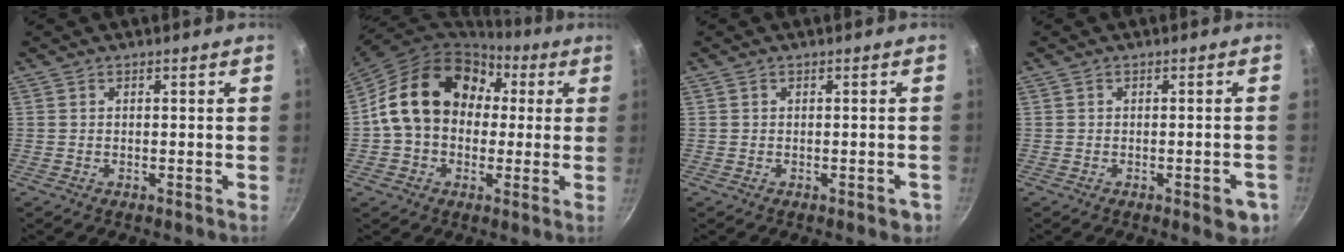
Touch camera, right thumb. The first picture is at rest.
{"total": 18.7, "force": [2.9, 14.6, 11.3], "torque": [-0.165, 0.042, 0.040]}
{"total": 2.3, "force": [-0.7, 1.3, 1.8], "torque": [-0.007, 0.010, -0.004]}
{"total": 4.7, "force": [-1.9, 1.8, 3.8], "torque": [-0.031, 0.009, -0.020]}